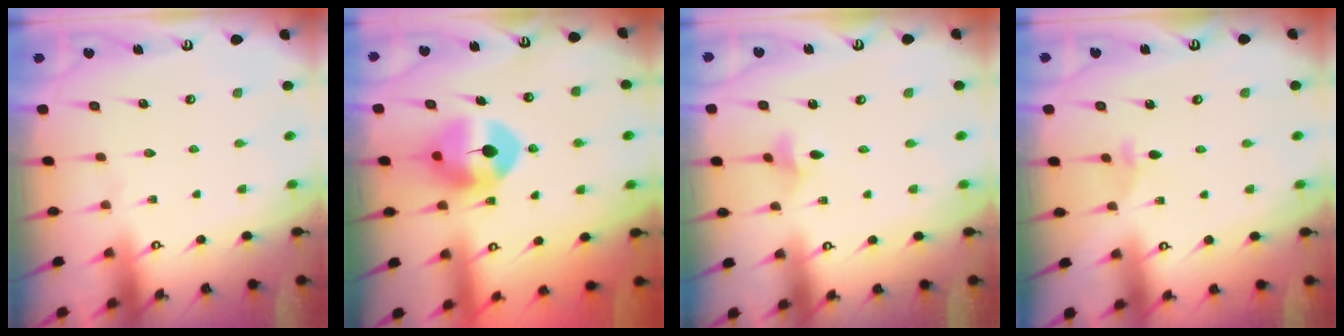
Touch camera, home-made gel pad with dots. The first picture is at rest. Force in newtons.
{"total": 9.4, "press": 9.3, "slide": 1.1}
{"total": 2.9, "press": 2.9, "slide": 0.5}
{"total": 2.5, "press": 2.4, "slide": 0.6}